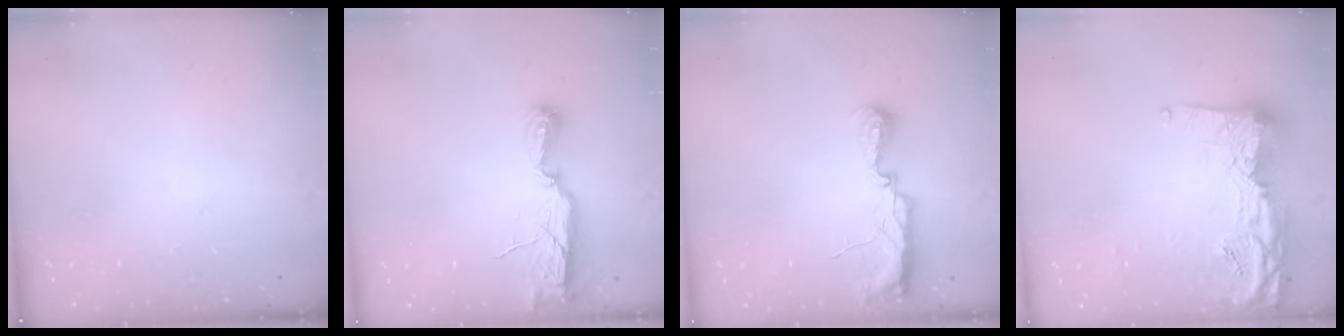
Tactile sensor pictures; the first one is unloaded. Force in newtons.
{"total": 7.5, "press": 7.5, "slide": 0.4}
{"total": 11.5, "press": 10.2, "slide": 5.3}
{"total": 16.7, "press": 16.6, "slide": 1.5}